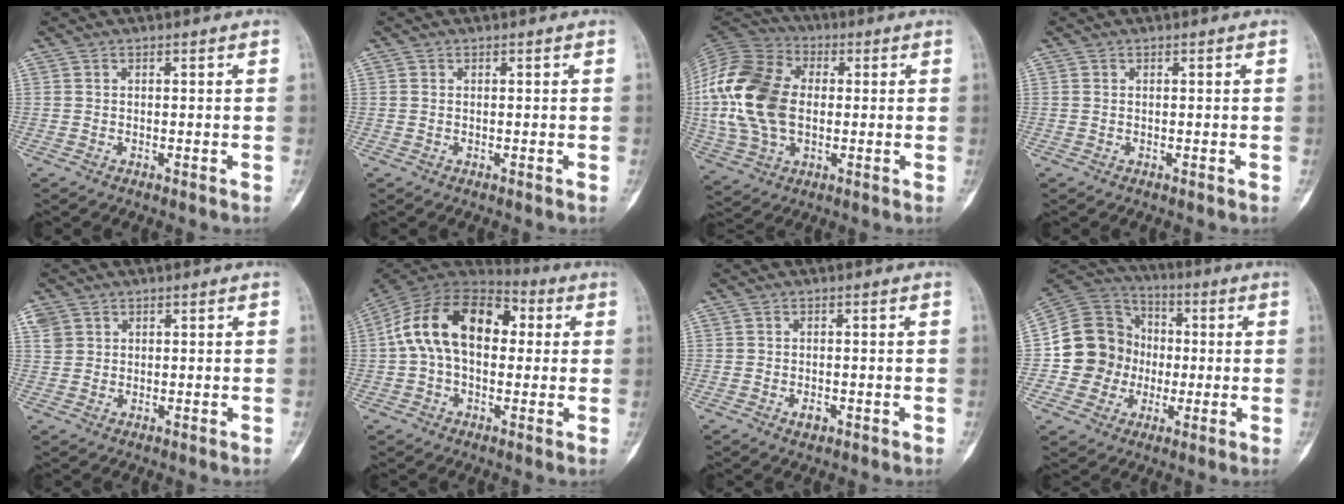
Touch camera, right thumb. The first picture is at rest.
{"total": 0.0}
{"total": 21.4, "force": [0.3, 14.2, 15.9], "torque": [-0.337, 0.009, 0.007]}
{"total": 0.0}
{"total": 2.7, "force": [1.1, 2.4, 0.7], "torque": [-0.003, 0.002, 0.023]}
{"total": 19.1, "force": [2.7, 12.2, 14.5], "torque": [-0.240, 0.042, 0.035]}
{"total": 1.8, "force": [-0.7, 1.2, 1.1], "torque": [-0.012, 0.003, -0.007]}
{"total": 14.9, "force": [-1.2, 14.0, 4.8], "torque": [-0.051, 0.037, -0.018]}